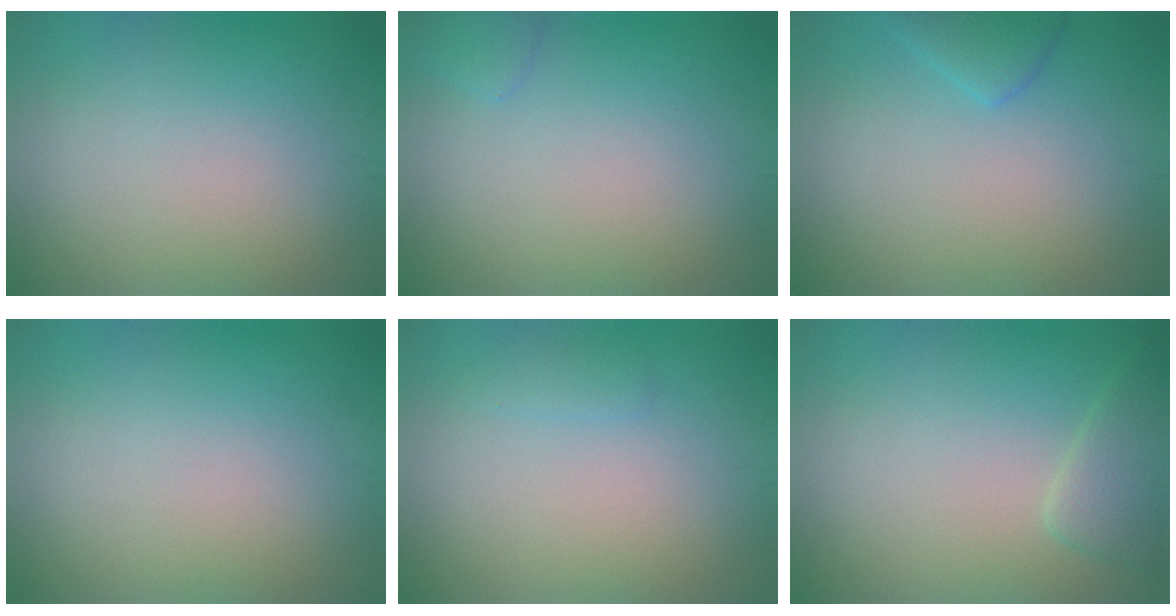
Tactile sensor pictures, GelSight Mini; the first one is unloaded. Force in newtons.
{"total": 1.0, "press": 1.0, "slide": 0.1}
{"total": 2.0, "press": 1.9, "slide": 0.2}
{"total": 0.0}
{"total": 0.8, "press": 0.8, "slide": 0.1}
{"total": 2.9, "press": 2.9, "slide": 0.3}